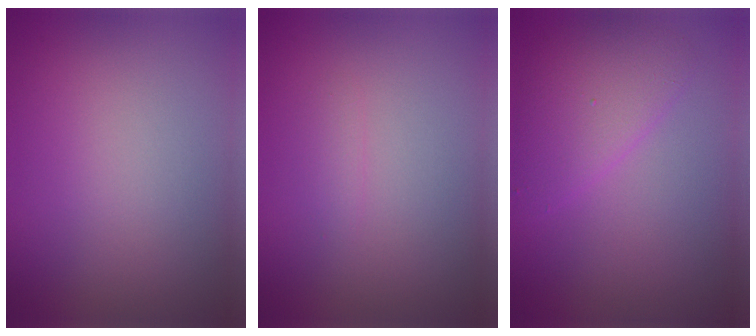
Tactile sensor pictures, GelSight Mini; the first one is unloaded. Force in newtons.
{"total": 0.7, "press": 0.7, "slide": 0.0}
{"total": 3.4, "press": 3.4, "slide": 0.1}